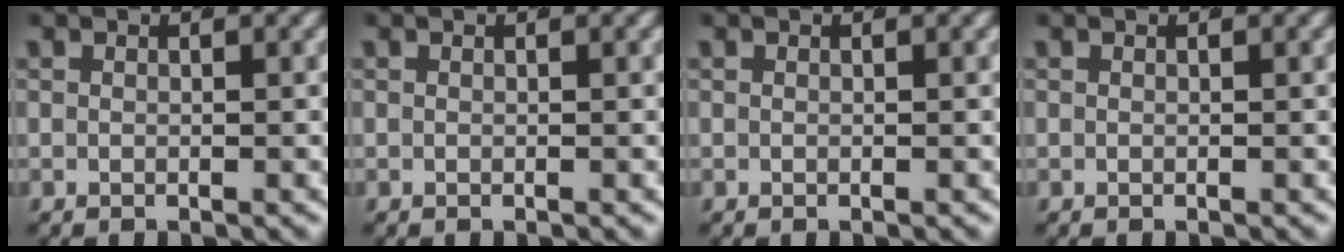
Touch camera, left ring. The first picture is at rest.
{"total": 0.0}
{"total": 0.0}
{"total": 0.0}